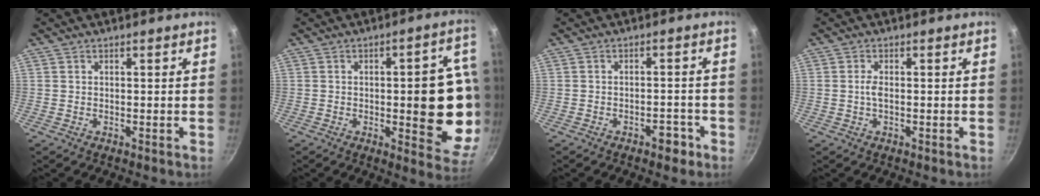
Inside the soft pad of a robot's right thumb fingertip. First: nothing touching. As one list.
[{"total": 17.6, "force": [-1.4, 6.5, 16.3], "torque": [-0.153, 0.002, -0.020]}, {"total": 3.5, "force": [-2.2, 1.8, 2.1], "torque": [-0.012, 0.024, -0.023]}, {"total": 1.8, "force": [-0.2, 0.8, 1.7], "torque": [-0.036, 0.003, -0.006]}]